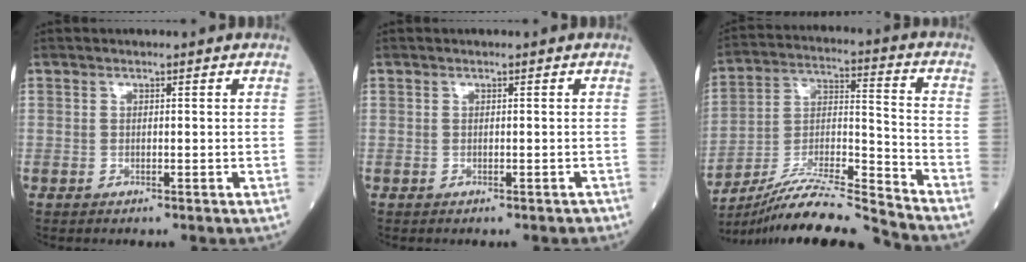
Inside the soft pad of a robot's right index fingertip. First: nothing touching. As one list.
[{"total": 1.0, "force": [-0.8, 0.4, 0.4], "torque": [-0.006, 0.000, -0.010]}, {"total": 16.1, "force": [-15.1, -1.4, 5.6], "torque": [-0.098, 0.013, -0.277]}]